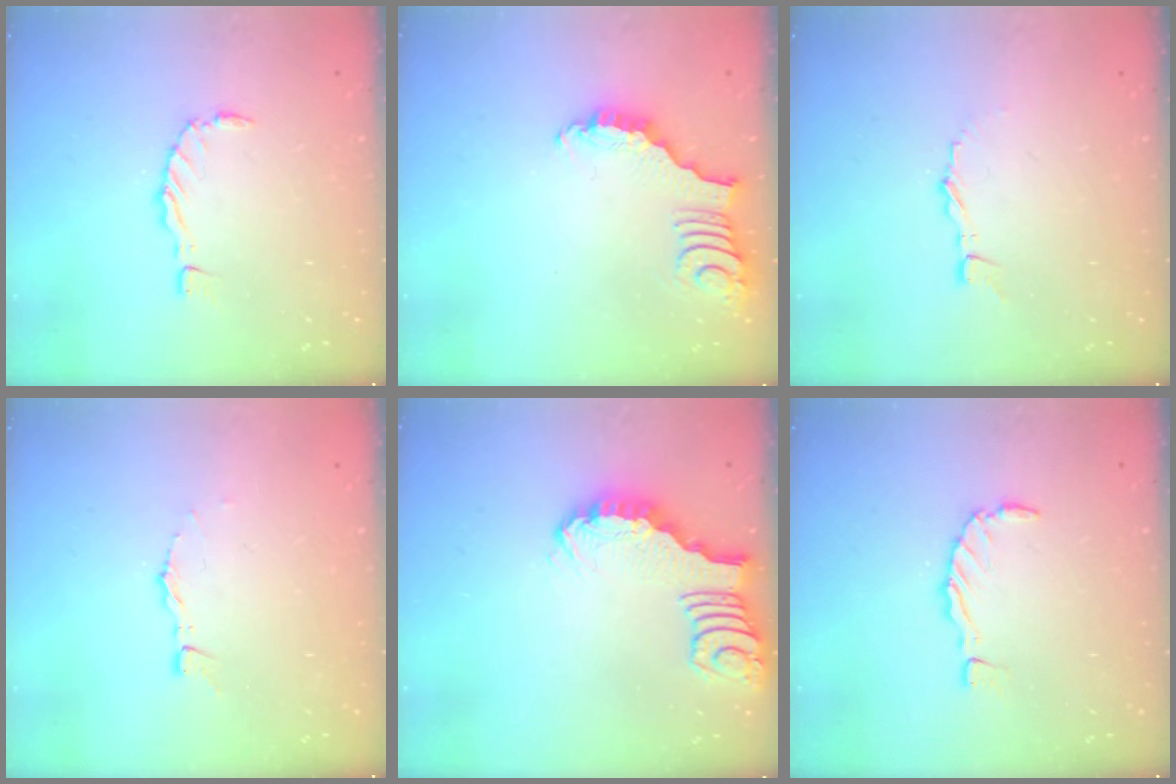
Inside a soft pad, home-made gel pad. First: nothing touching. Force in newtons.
{"total": 2.7, "press": 2.7, "slide": 0.4}
{"total": 4.6, "press": 4.6, "slide": 0.4}
{"total": 4.4, "press": 4.3, "slide": 0.5}
{"total": 2.8, "press": 2.7, "slide": 0.4}
{"total": 0.7, "press": 0.7, "slide": 0.2}